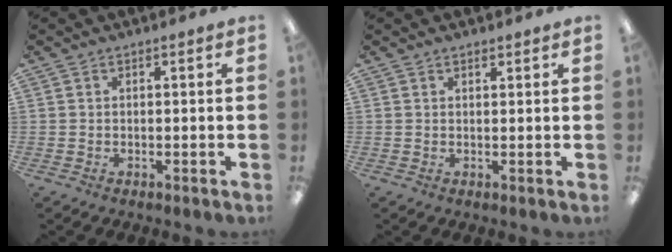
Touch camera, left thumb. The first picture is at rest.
{"total": 1.1, "force": [0.9, 0.3, 0.4], "torque": [-0.008, 0.000, 0.017]}